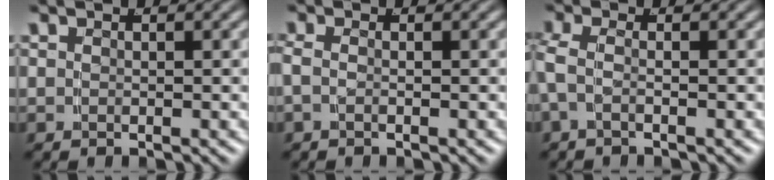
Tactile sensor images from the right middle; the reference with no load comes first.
{"total": 1.3, "force": [-0.2, 0.6, 1.1], "torque": [-0.033, -0.008, -0.001]}
{"total": 1.9, "force": [-0.3, 0.8, 1.7], "torque": [-0.048, -0.009, -0.001]}